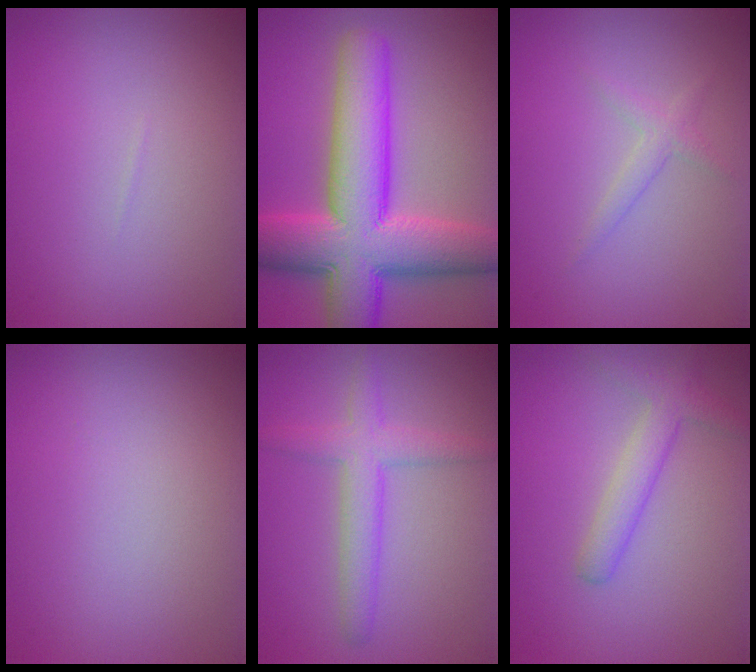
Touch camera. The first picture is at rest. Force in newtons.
{"total": 12.0, "press": 12.0, "slide": 0.6}
{"total": 1.4, "press": 1.4, "slide": 0.1}
{"total": 0.0}
{"total": 3.5, "press": 3.5, "slide": 0.0}
{"total": 2.7, "press": 2.7, "slide": 0.1}